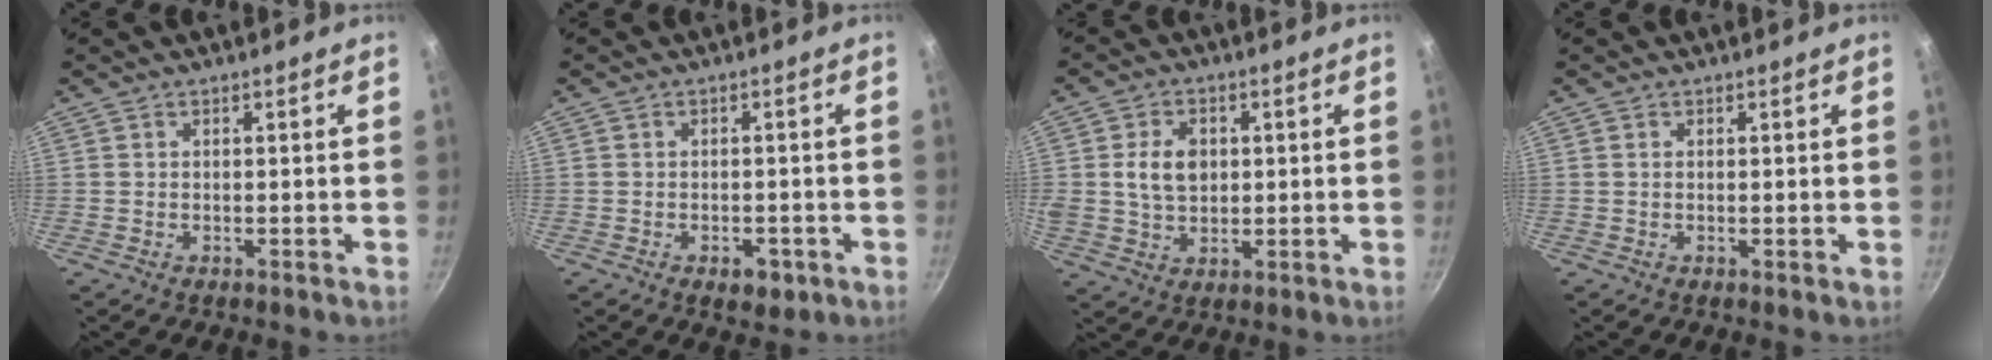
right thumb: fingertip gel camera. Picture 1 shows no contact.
{"total": 3.8, "force": [-1.8, 2.3, 2.4], "torque": [-0.020, 0.014, -0.015]}
{"total": 7.7, "force": [1.1, 5.7, 5.0], "torque": [-0.073, -0.001, 0.019]}
{"total": 0.0}